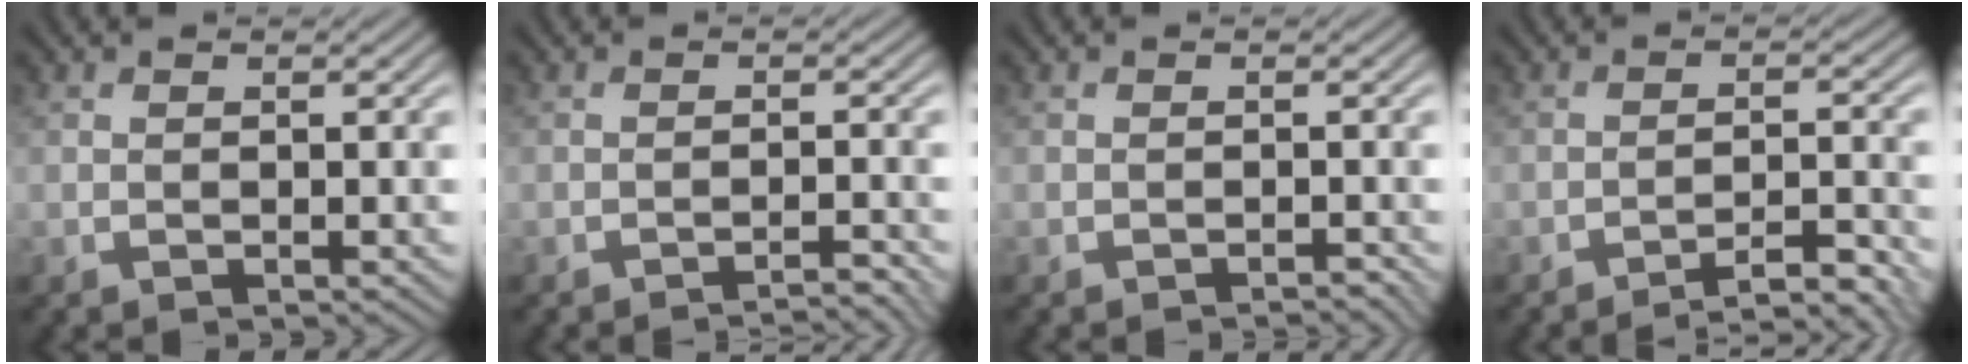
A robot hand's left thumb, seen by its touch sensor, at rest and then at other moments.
{"total": 2.8, "force": [-2.3, 0.2, 1.5], "torque": [-0.015, 0.012, -0.045]}
{"total": 1.0, "force": [-0.9, 0.1, 0.4], "torque": [0.003, 0.007, -0.016]}
{"total": 5.5, "force": [-4.5, 0.6, 3.0], "torque": [-0.043, 0.022, -0.071]}